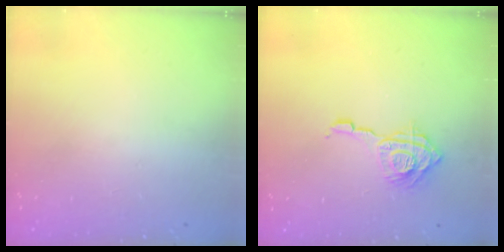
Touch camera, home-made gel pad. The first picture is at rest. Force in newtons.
{"total": 11.7, "press": 11.7, "slide": 1.1}